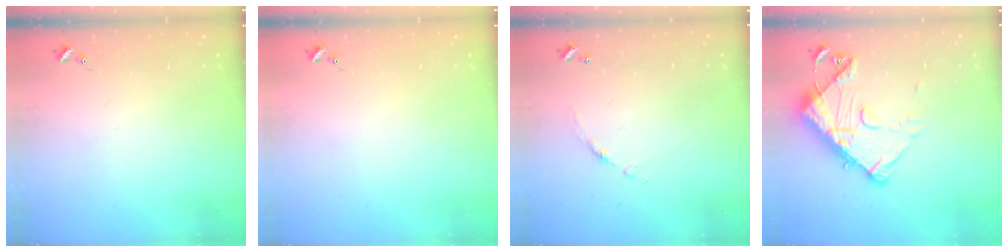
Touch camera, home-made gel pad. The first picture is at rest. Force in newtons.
{"total": 0.0}
{"total": 5.1, "press": 5.1, "slide": 0.4}
{"total": 13.6, "press": 13.5, "slide": 1.3}